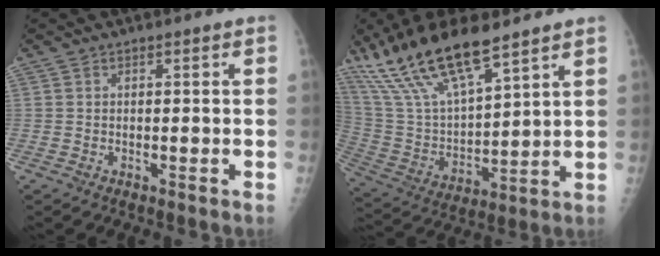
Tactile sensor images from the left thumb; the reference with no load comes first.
{"total": 20.2, "force": [14.4, 5.6, 13.0], "torque": [-0.243, -0.049, 0.284]}